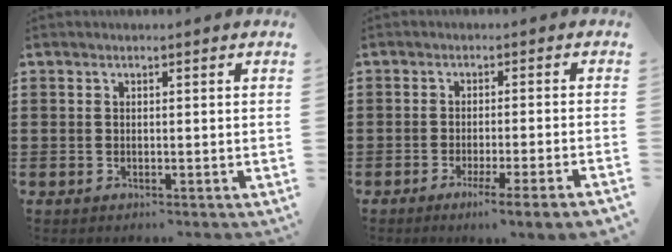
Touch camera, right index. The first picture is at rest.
{"total": 3.4, "force": [-2.3, -0.6, 2.4], "torque": [-0.038, -0.010, -0.041]}